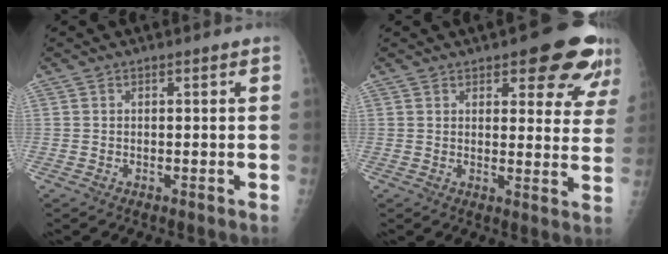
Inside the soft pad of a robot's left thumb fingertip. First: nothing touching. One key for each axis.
{"total": 12.9, "fx": 7.9, "fy": 4.9, "fz": 8.9, "tx": -0.064, "ty": -0.038, "tz": 0.088}